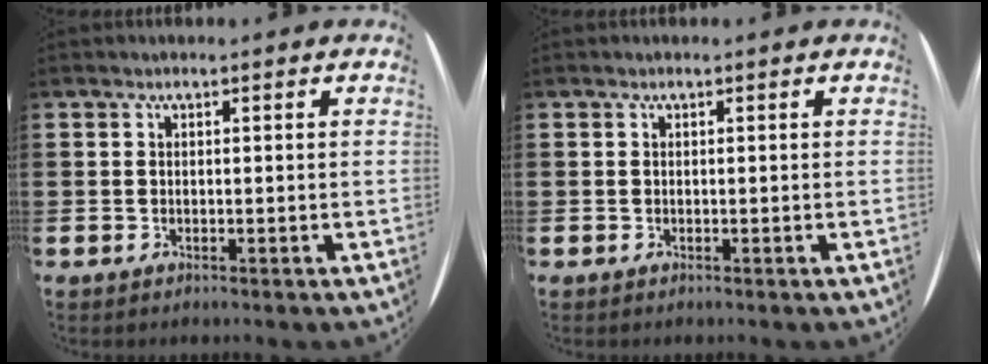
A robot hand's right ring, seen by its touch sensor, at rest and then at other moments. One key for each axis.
{"total": 0.0}